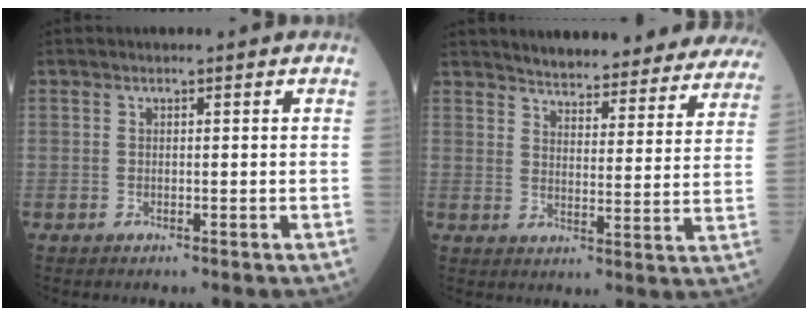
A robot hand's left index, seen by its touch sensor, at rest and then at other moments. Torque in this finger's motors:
{"motor_torque": [0.27, -0.82, 0.35, 0.14]}